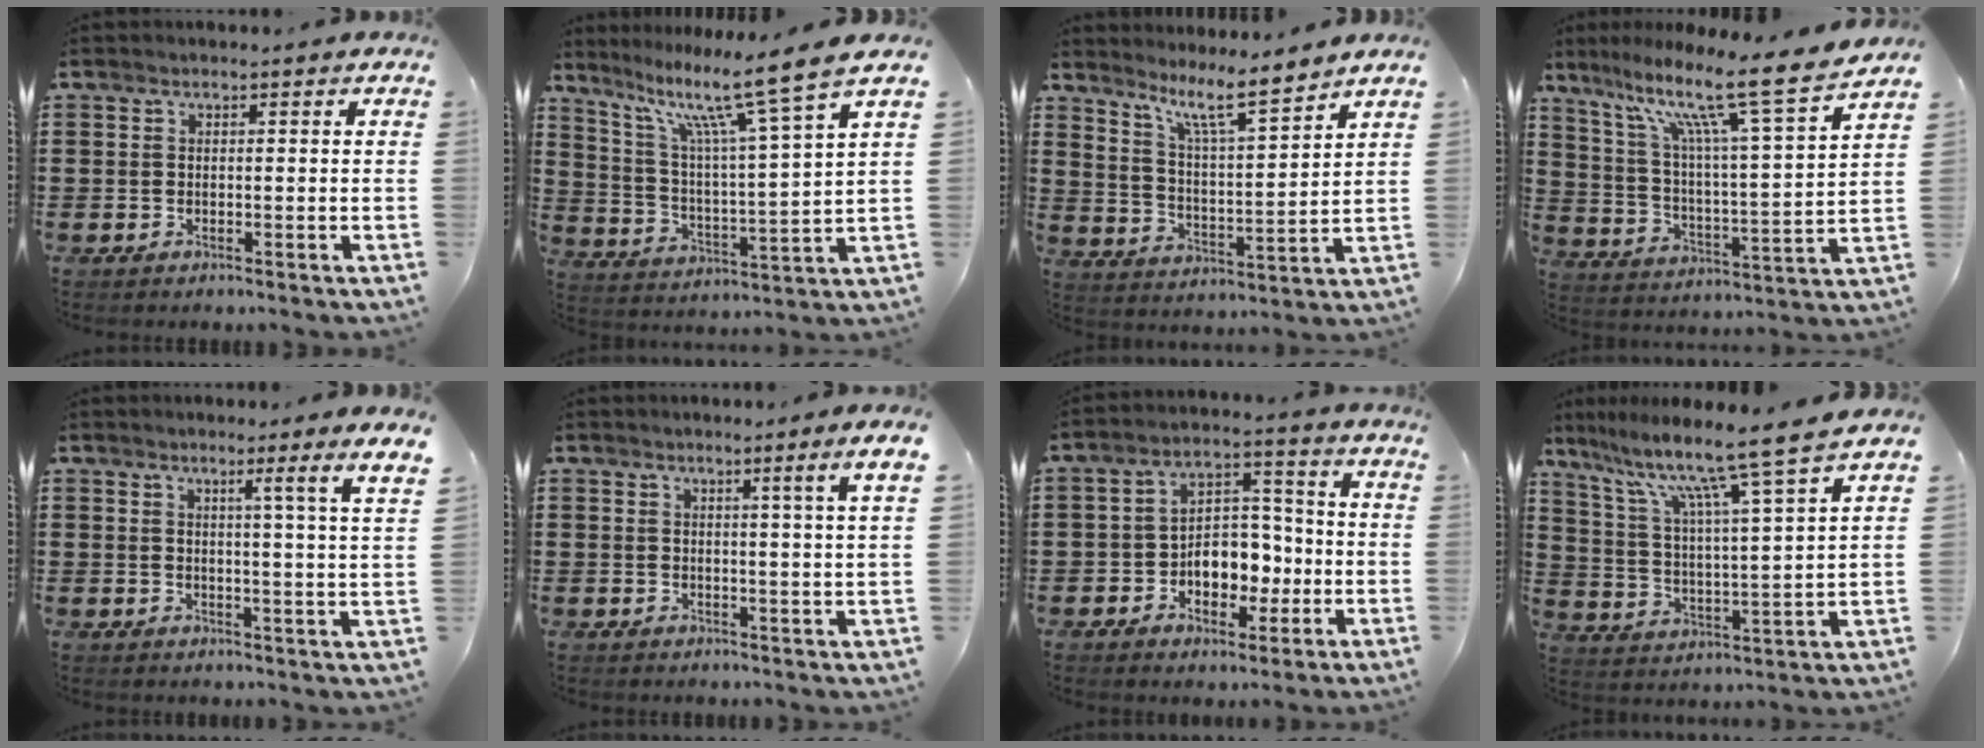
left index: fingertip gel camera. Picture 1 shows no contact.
{"total": 11.8, "force": [8.7, 0.0, 8.0], "torque": [-0.167, -0.051, 0.135]}
{"total": 8.3, "force": [6.9, 0.4, 4.5], "torque": [-0.093, -0.039, 0.117]}
{"total": 13.0, "force": [9.8, 0.5, 8.6], "torque": [-0.185, -0.067, 0.152]}
{"total": 4.0, "force": [2.4, -2.0, 2.5], "torque": [-0.036, -0.029, 0.030]}
{"total": 3.4, "force": [1.8, -1.6, 2.3], "torque": [-0.037, -0.014, 0.027]}
{"total": 6.8, "force": [-1.9, 5.3, 3.8], "torque": [-0.061, 0.011, -0.034]}
{"total": 9.7, "force": [7.8, -0.9, 5.8], "torque": [-0.134, -0.057, 0.119]}